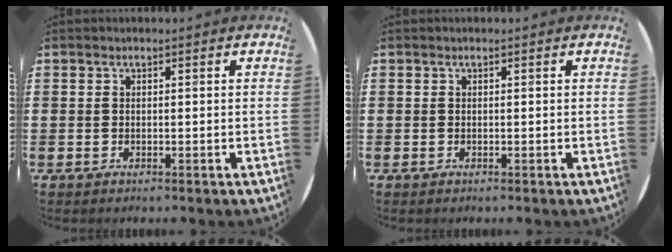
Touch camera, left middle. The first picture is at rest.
{"total": 0.0}